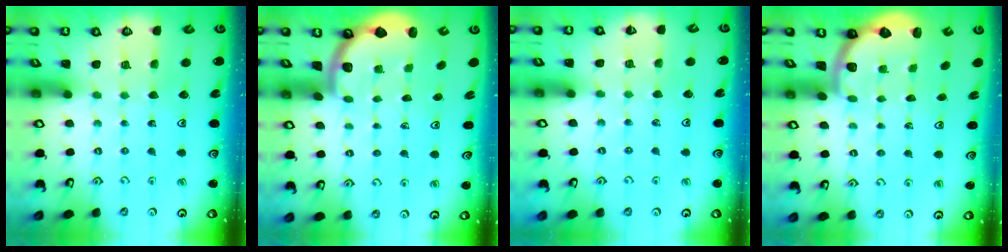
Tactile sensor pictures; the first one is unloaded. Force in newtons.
{"total": 1.6, "press": 1.6, "slide": 0.1}
{"total": 4.3, "press": 4.3, "slide": 0.7}
{"total": 2.2, "press": 2.1, "slide": 0.8}